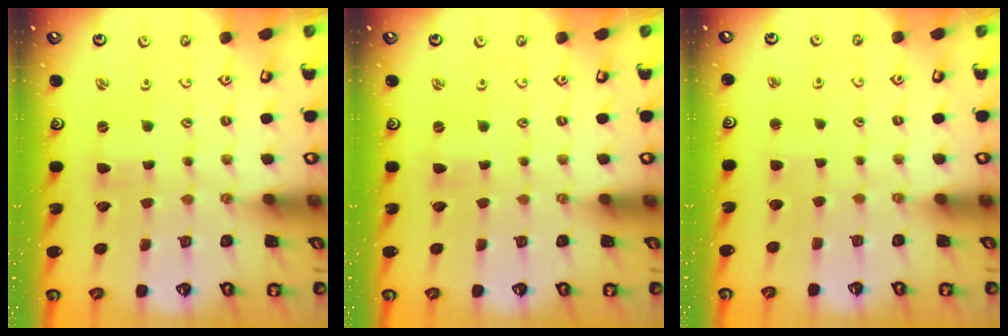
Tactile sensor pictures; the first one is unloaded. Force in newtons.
{"total": 0.0}
{"total": 2.2, "press": 2.2, "slide": 0.3}